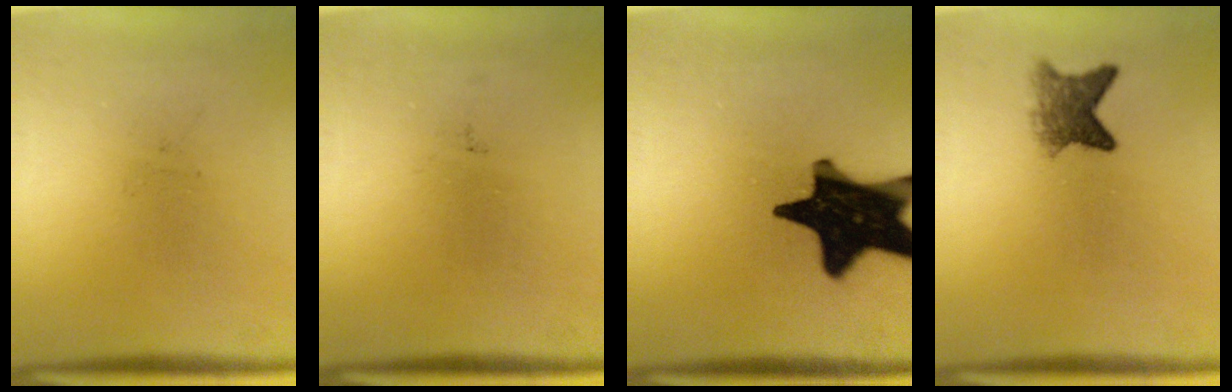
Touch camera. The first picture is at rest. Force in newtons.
{"total": 0.0}
{"total": 19.9}
{"total": 4.4}